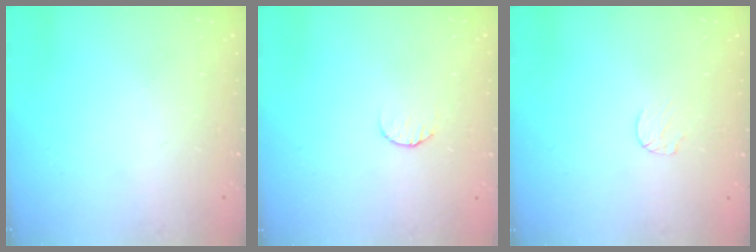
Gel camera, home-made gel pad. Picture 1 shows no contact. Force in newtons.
{"total": 5.4, "press": 5.4, "slide": 0.5}
{"total": 4.0, "press": 4.0, "slide": 0.4}